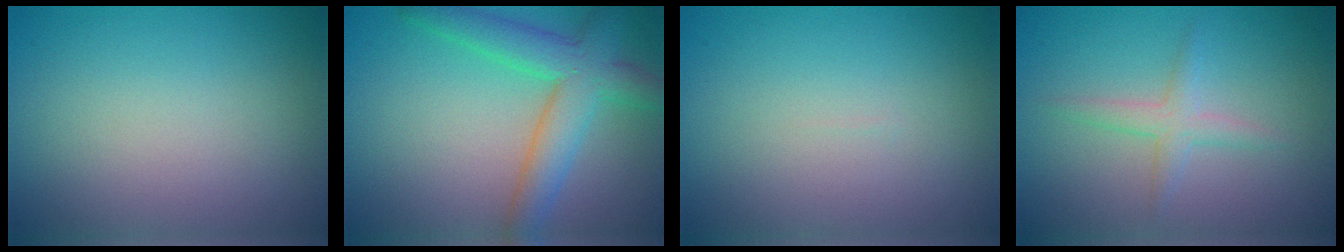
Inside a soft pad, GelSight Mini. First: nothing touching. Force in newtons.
{"total": 5.7, "press": 5.7, "slide": 0.2}
{"total": 0.0}
{"total": 1.8, "press": 1.8, "slide": 0.1}